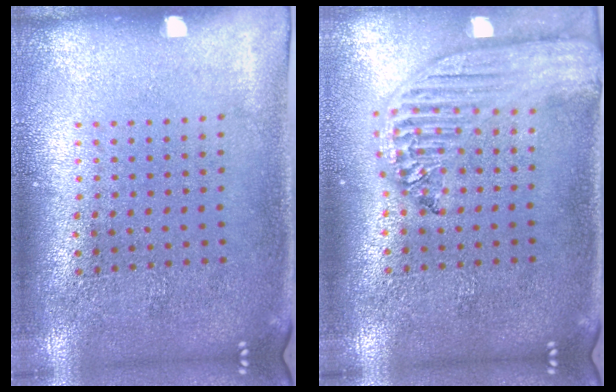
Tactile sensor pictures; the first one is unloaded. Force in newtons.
{"total": 2.4, "press": 2.1, "slide": 1.2}